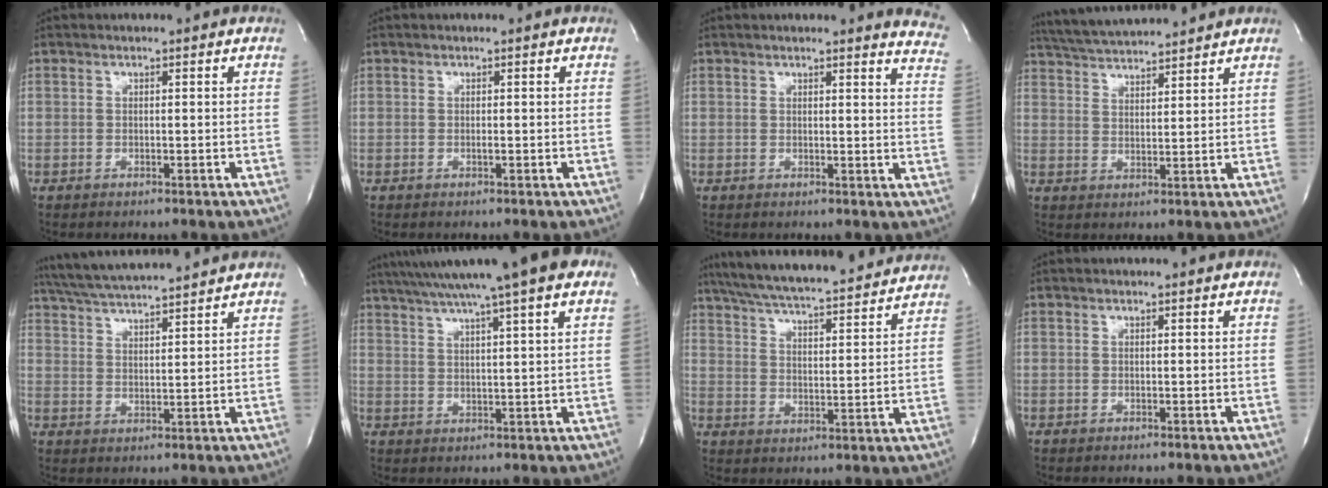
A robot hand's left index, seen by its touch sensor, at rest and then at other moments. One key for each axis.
{"total": 0.0}
{"total": 9.0, "fx": 8.6, "fy": 0.5, "fz": 2.5, "tx": -0.010, "ty": -0.059, "tz": 0.060}
{"total": 10.6, "fx": 10.0, "fy": 0.1, "fz": 3.6, "tx": -0.074, "ty": 0.022, "tz": 0.163}
{"total": 13.6, "fx": 12.5, "fy": 0.1, "fz": 5.6, "tx": -0.110, "ty": 0.024, "tz": 0.196}
{"total": 16.4, "fx": 12.5, "fy": -0.3, "fz": 10.6, "tx": -0.180, "ty": 0.032, "tz": 0.172}
{"total": 23.6, "fx": 21.3, "fy": 2.6, "fz": 9.8, "tx": -0.169, "ty": 0.001, "tz": 0.294}
{"total": 0.9, "fx": 0.9, "fy": -0.1, "fz": 0.3, "tx": -0.008, "ty": 0.003, "tz": 0.011}